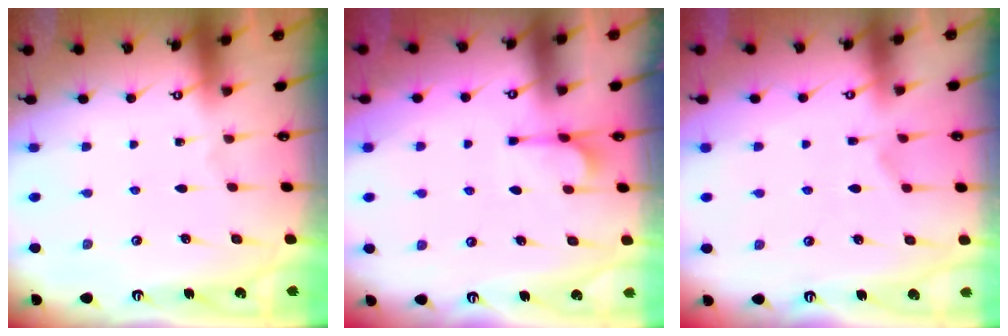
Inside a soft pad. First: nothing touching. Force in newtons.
{"total": 1.4, "press": 0.8, "slide": 1.2}
{"total": 2.4, "press": 2.1, "slide": 1.2}